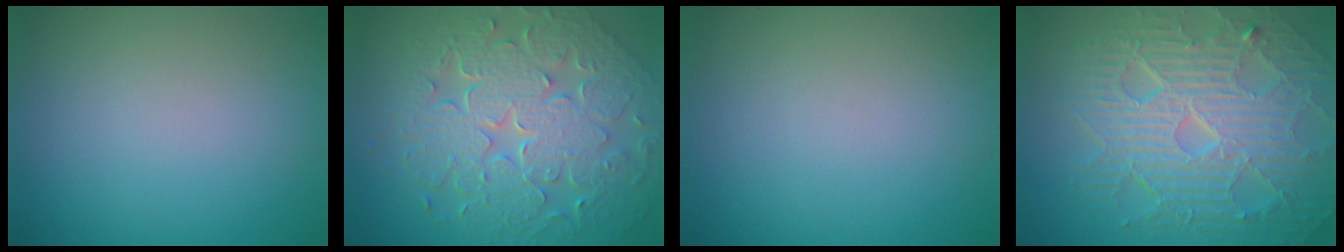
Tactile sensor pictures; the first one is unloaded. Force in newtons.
{"total": 9.9, "press": 6.9, "slide": 7.0}
{"total": 0.0}
{"total": 10.3, "press": 6.6, "slide": 7.9}